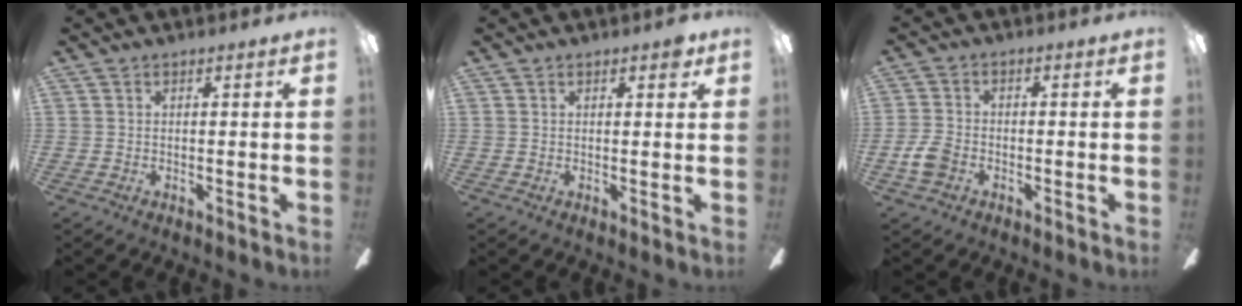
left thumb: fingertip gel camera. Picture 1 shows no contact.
{"total": 2.3, "force": [1.4, 0.8, 1.7], "torque": [-0.020, -0.002, 0.020]}
{"total": 5.2, "force": [-2.2, 3.6, 3.1], "torque": [-0.073, 0.009, -0.044]}